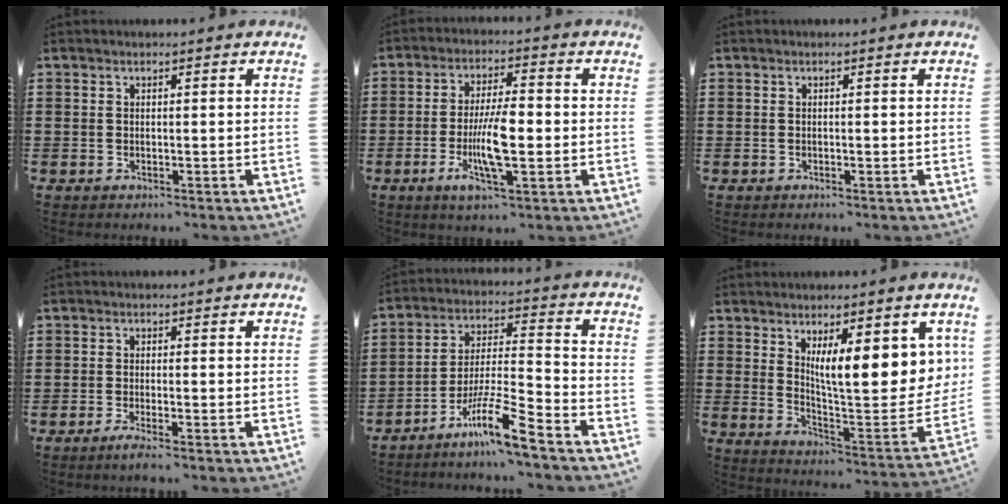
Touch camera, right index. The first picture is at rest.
{"total": 9.0, "force": [-2.0, 2.4, 8.5], "torque": [-0.168, -0.008, -0.038]}
{"total": 0.0}
{"total": 1.6, "force": [-1.0, 0.0, 1.3], "torque": [-0.028, -0.008, -0.020]}
{"total": 10.9, "force": [-7.9, 1.0, 7.4], "torque": [-0.142, 0.008, -0.153]}
{"total": 10.4, "force": [4.6, 2.6, 9.0], "torque": [-0.139, -0.030, 0.073]}